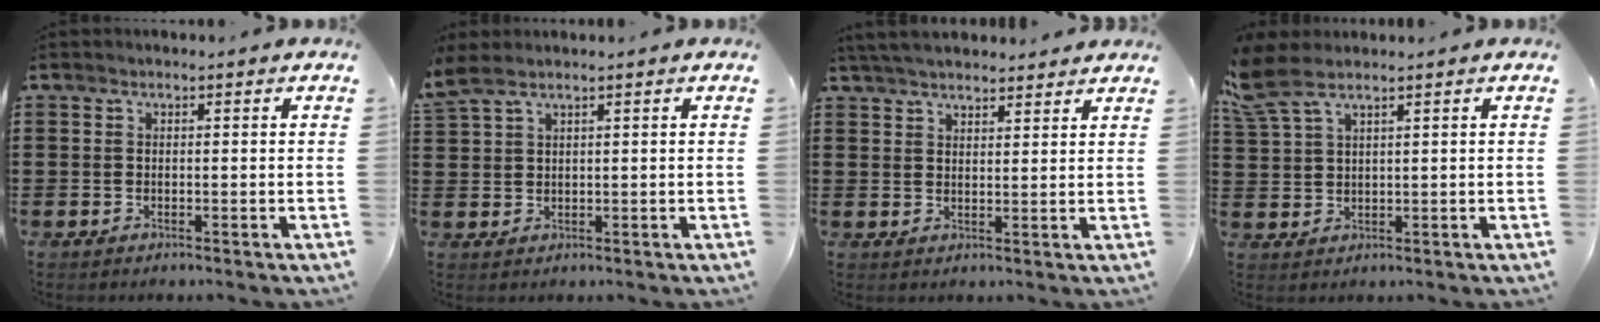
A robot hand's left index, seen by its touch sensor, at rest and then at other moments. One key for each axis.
{"total": 2.3, "fx": 1.7, "fy": 0.6, "fz": 1.4, "tx": -0.032, "ty": 0.002, "tz": 0.031}
{"total": 4.4, "fx": 4.2, "fy": 0.9, "fz": 1.0, "tx": -0.032, "ty": -0.004, "tz": 0.080}
{"total": 4.5, "fx": 3.0, "fy": 1.6, "fz": 2.8, "tx": -0.074, "ty": -0.002, "tz": 0.054}